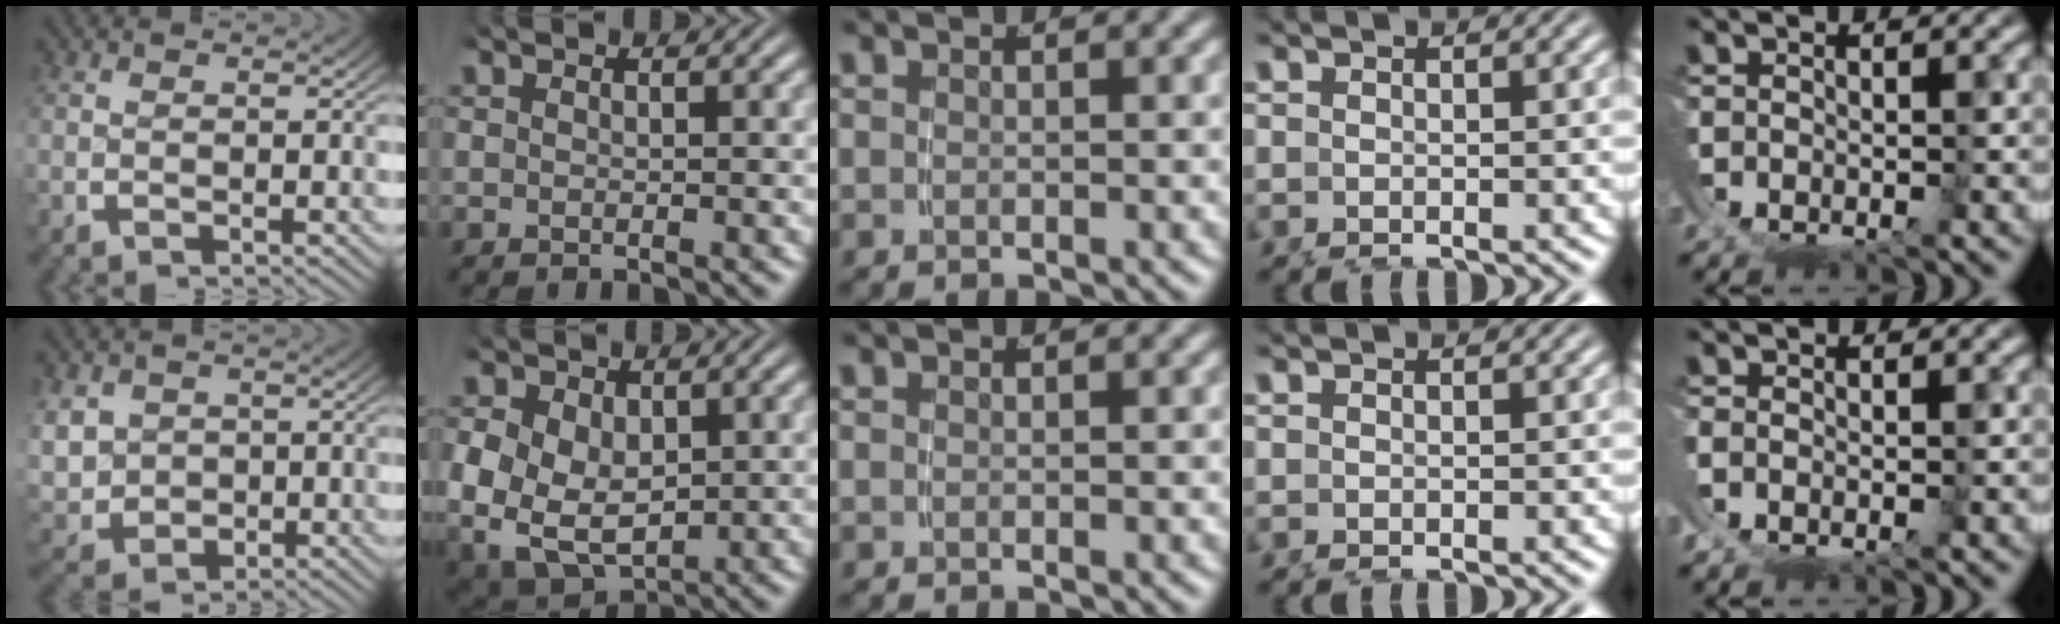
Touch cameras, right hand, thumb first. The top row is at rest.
{"thumb": {"total": 7.1, "force": [-0.4, 6.1, 3.7], "torque": [-0.103, -0.042, 0.013]}, "index": {"total": 11.3, "force": [-1.9, 9.7, 5.4], "torque": [-0.141, -0.057, -0.015]}, "little": {"total": 1.2, "force": [-0.4, 0.8, 0.8], "torque": [-0.018, -0.005, -0.007]}}